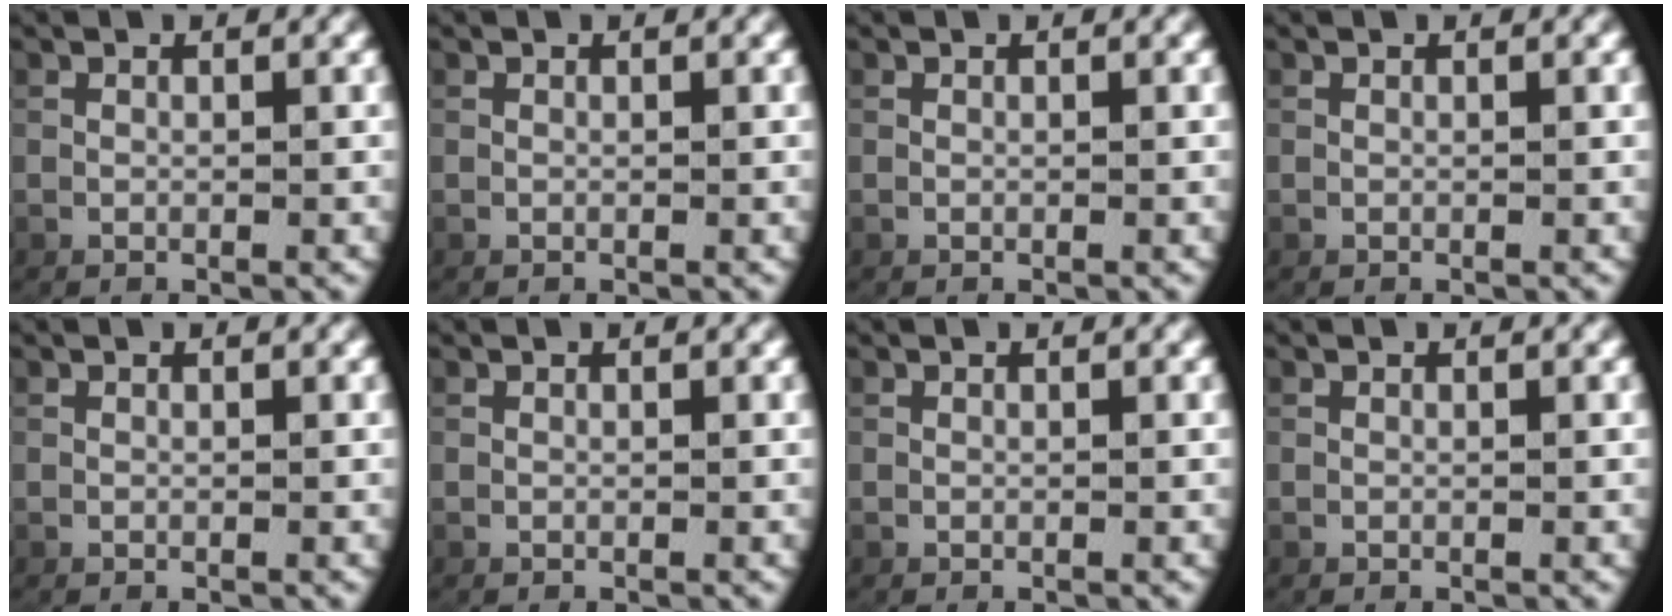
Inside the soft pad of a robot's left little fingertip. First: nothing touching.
{"total": 0.0}
{"total": 0.0}
{"total": 0.0}
{"total": 0.0}
{"total": 0.0}
{"total": 0.0}
{"total": 0.0}